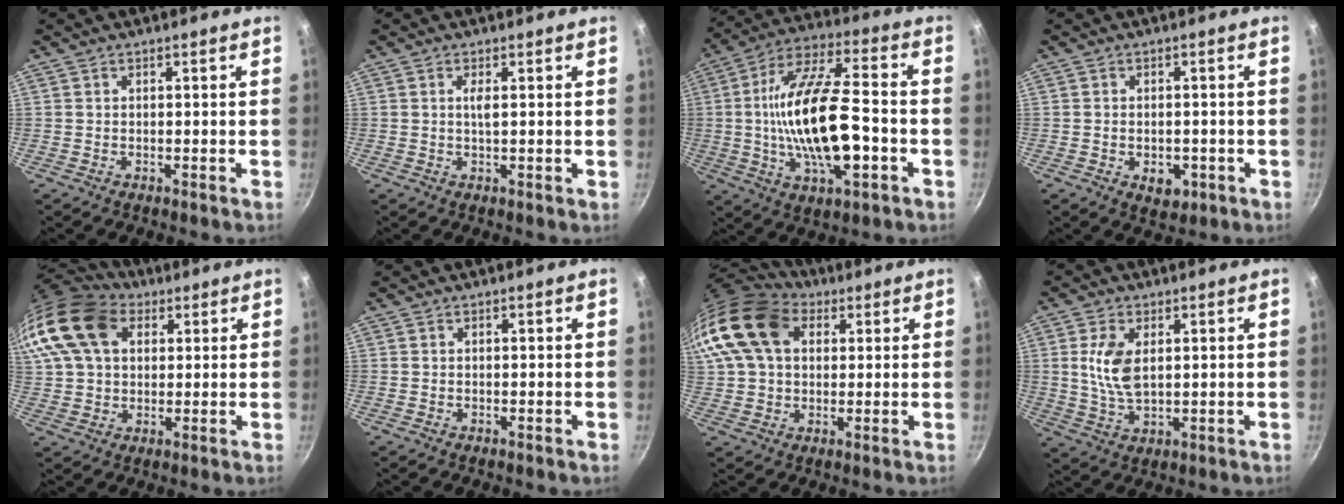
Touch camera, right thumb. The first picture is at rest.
{"total": 1.7, "force": [0.4, 0.3, 1.7], "torque": [-0.032, -0.001, 0.006]}
{"total": 21.0, "force": [-3.0, 8.2, 19.1], "torque": [-0.343, 0.026, -0.057]}
{"total": 4.5, "force": [-1.4, 3.0, 3.0], "torque": [-0.031, 0.006, -0.012]}
{"total": 21.7, "force": [7.8, 15.4, 13.1], "torque": [-0.291, 0.031, 0.135]}
{"total": 0.0}
{"total": 19.5, "force": [6.0, 13.8, 12.5], "torque": [-0.258, 0.023, 0.097]}
{"total": 8.1, "force": [1.7, 4.4, 6.5], "torque": [-0.129, -0.011, 0.036]}